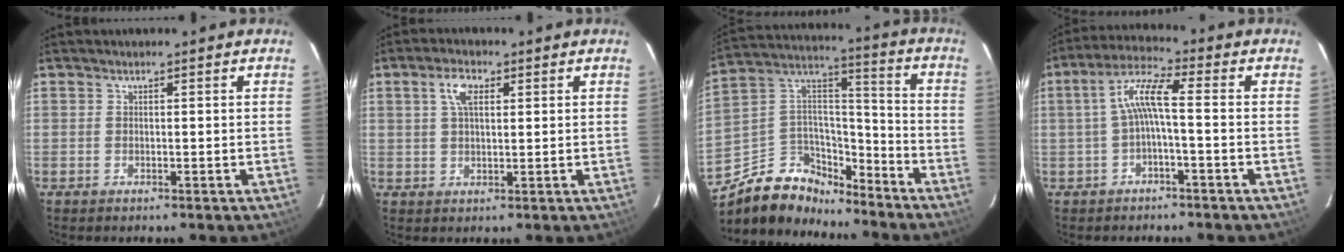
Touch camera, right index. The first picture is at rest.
{"total": 4.5, "force": [1.7, 2.2, 3.5], "torque": [-0.065, 0.010, 0.032]}
{"total": 15.6, "force": [-11.9, 8.5, 5.3], "torque": [-0.132, 0.061, -0.197]}
{"total": 6.3, "force": [-1.0, 0.8, 6.2], "torque": [-0.139, 0.017, -0.018]}